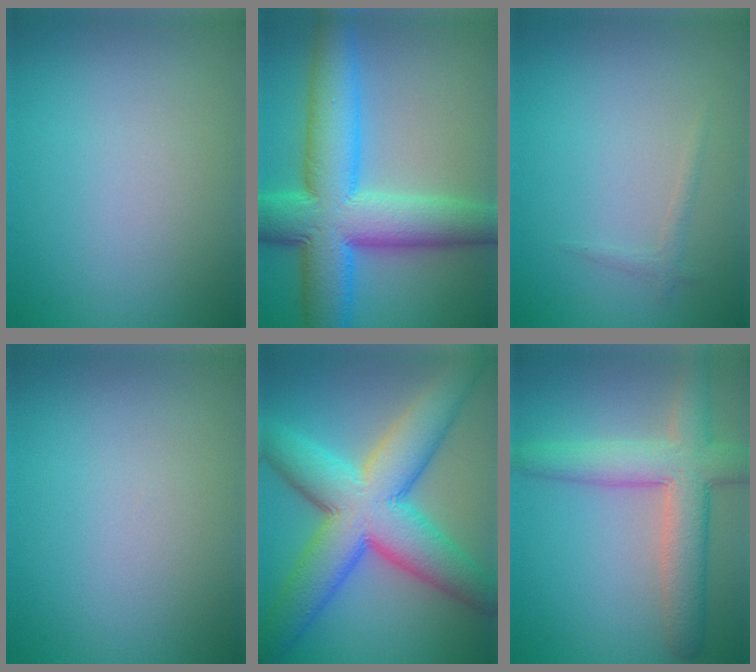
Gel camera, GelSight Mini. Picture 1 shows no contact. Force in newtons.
{"total": 11.5, "press": 11.5, "slide": 0.4}
{"total": 0.7, "press": 0.7, "slide": 0.1}
{"total": 0.0}
{"total": 11.6, "press": 11.6, "slide": 0.2}
{"total": 6.3, "press": 6.3, "slide": 0.3}